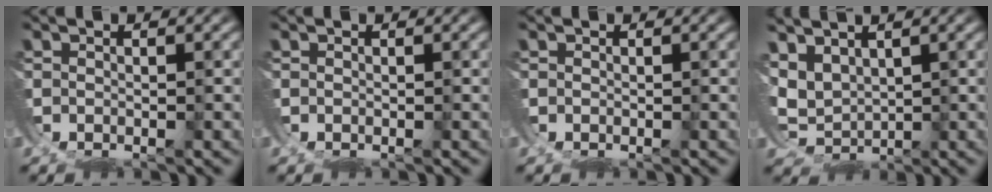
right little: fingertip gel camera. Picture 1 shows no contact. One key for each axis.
{"total": 0.0}
{"total": 0.0}
{"total": 5.7, "fx": 0.6, "fy": 5.3, "fz": 2.0, "tx": -0.085, "ty": -0.021, "tz": 0.017}